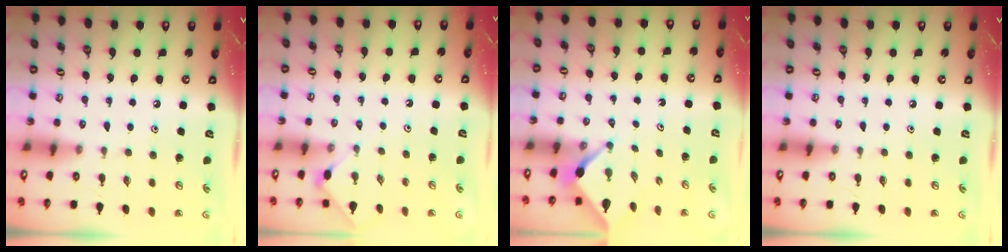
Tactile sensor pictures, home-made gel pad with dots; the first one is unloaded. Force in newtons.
{"total": 4.5, "press": 4.4, "slide": 0.4}
{"total": 2.4, "press": 2.4, "slide": 0.3}
{"total": 0.0}